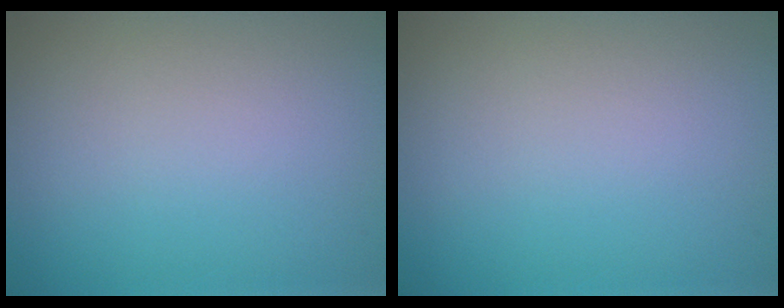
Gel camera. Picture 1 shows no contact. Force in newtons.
{"total": 0.0}